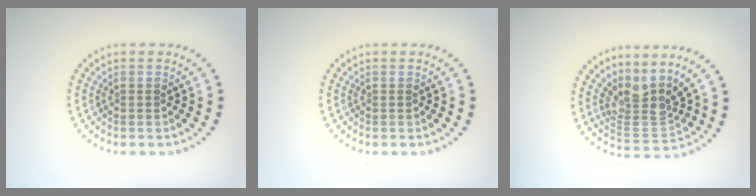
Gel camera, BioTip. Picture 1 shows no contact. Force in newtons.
{"total": 0.0}
{"total": 3.6, "press": 2.4, "slide": 2.7}